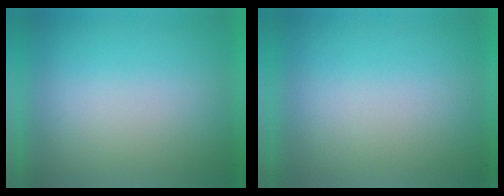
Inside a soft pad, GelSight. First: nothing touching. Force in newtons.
{"total": 0.0}